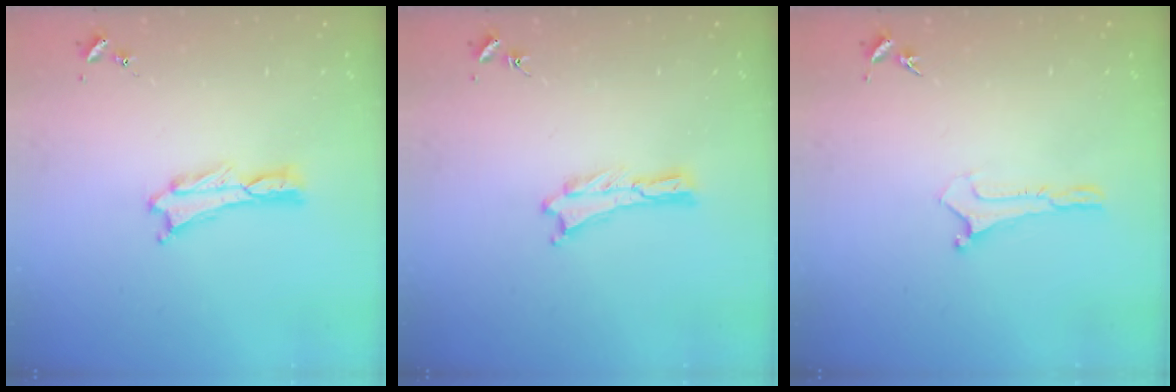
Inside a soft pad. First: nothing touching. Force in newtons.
{"total": 0.0}
{"total": 0.0}